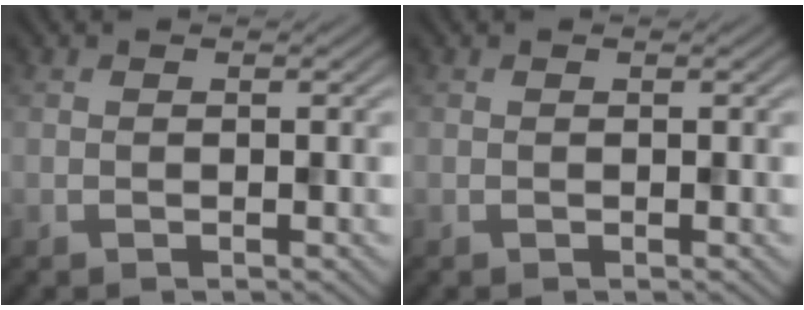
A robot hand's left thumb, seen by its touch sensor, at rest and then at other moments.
{"total": 0.0}